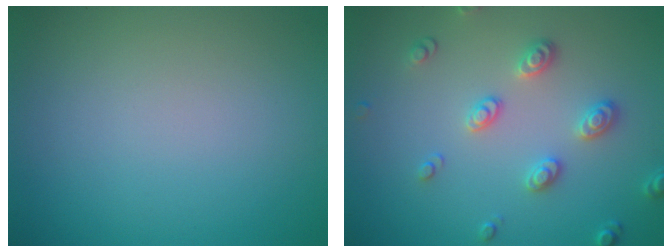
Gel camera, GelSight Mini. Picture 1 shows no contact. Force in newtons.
{"total": 2.9, "press": 2.7, "slide": 1.1}